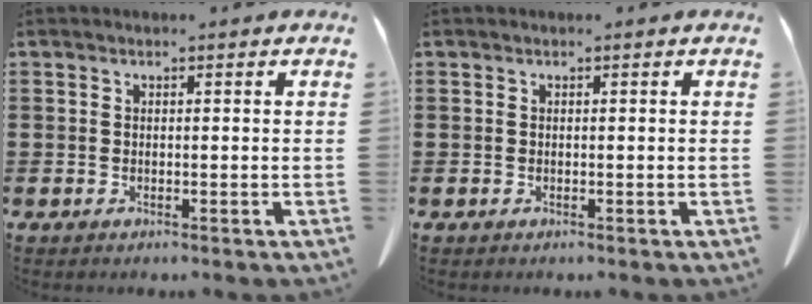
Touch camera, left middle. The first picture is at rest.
{"total": 0.0}